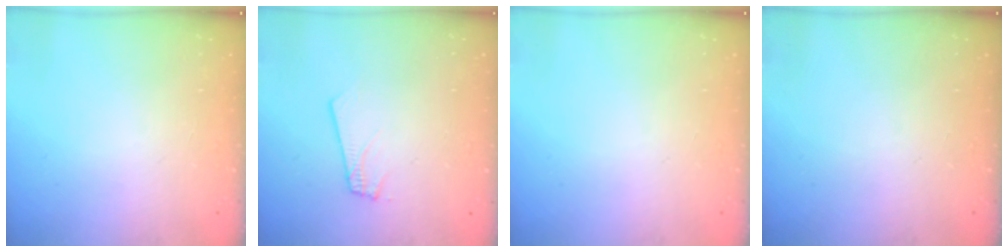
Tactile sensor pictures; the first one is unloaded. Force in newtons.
{"total": 1.8, "press": 1.8, "slide": 0.1}
{"total": 0.0}
{"total": 0.0}